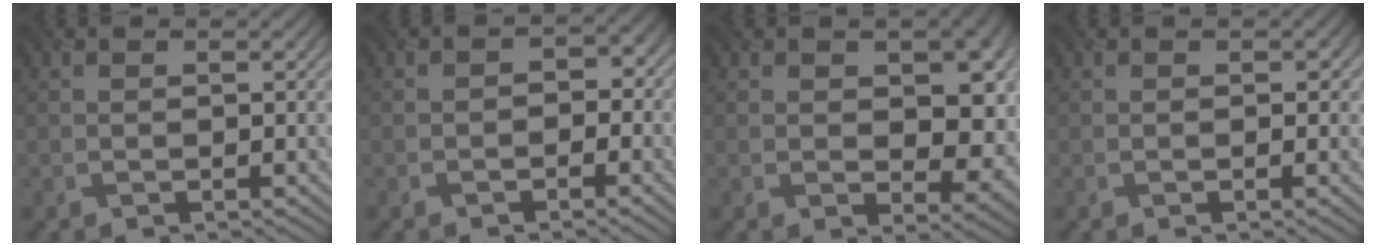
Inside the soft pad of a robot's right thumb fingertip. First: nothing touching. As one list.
[{"total": 2.0, "force": [-0.8, 1.7, 0.8], "torque": [-0.001, 0.004, -0.014]}, {"total": 7.3, "force": [0.3, 4.7, 5.5], "torque": [-0.079, -0.014, 0.011]}, {"total": 0.7, "force": [0.1, 0.6, 0.3], "torque": [-0.006, -0.006, -0.001]}]